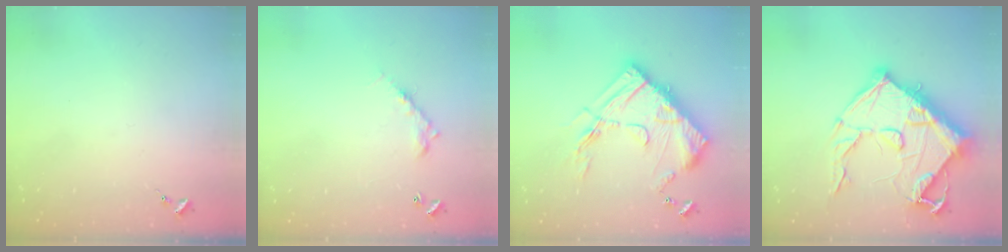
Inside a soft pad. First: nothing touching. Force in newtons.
{"total": 7.7, "press": 7.7, "slide": 0.6}
{"total": 21.5, "press": 21.4, "slide": 1.6}
{"total": 22.3, "press": 22.2, "slide": 1.4}